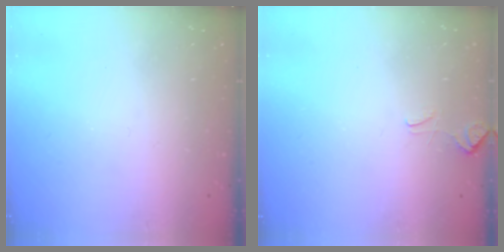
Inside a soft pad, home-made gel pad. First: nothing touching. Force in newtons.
{"total": 3.2, "press": 3.1, "slide": 0.8}